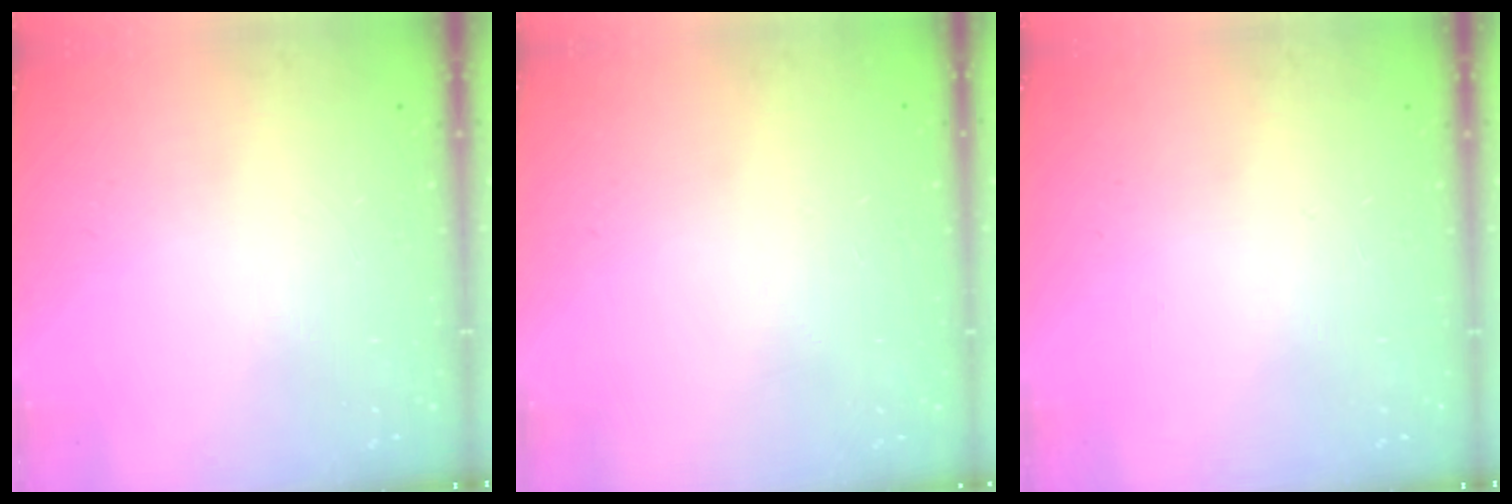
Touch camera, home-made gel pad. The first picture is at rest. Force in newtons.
{"total": 0.0}
{"total": 0.0}